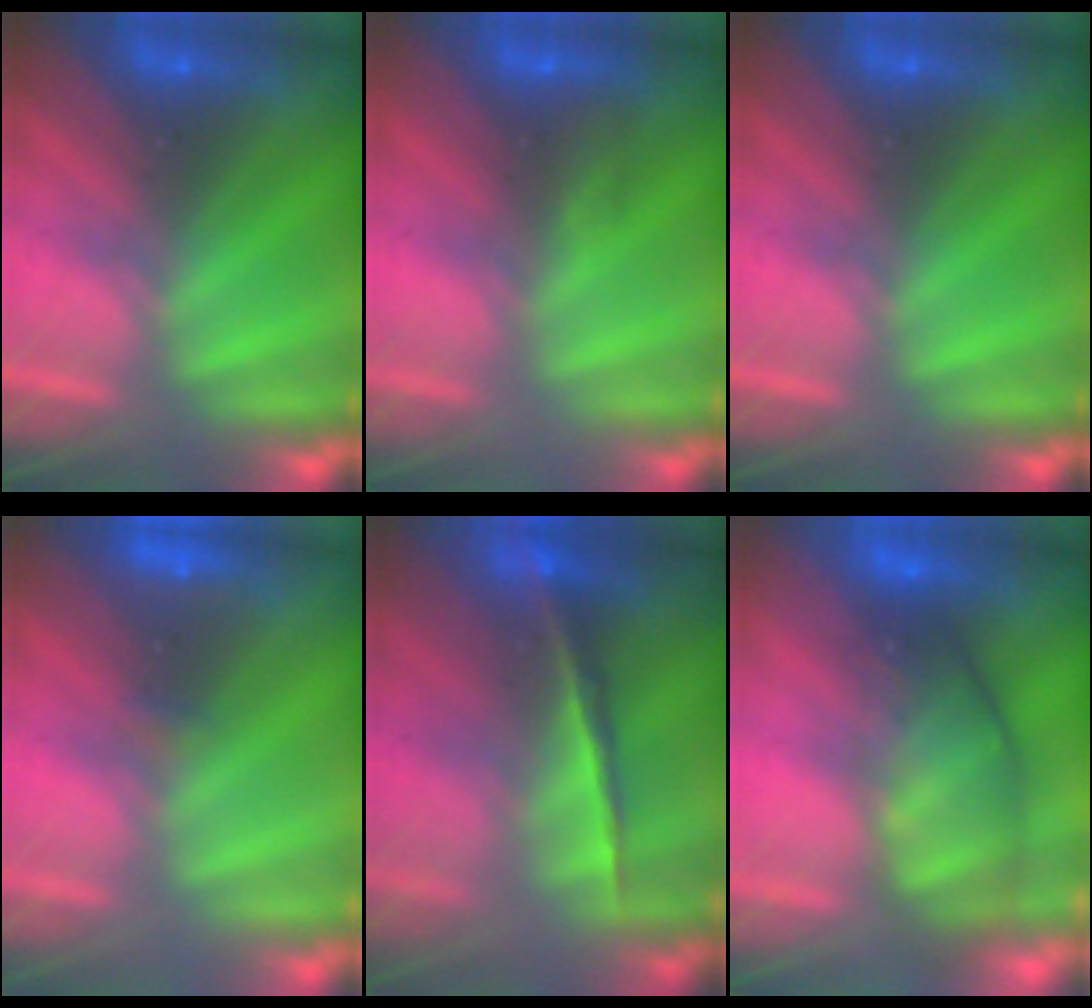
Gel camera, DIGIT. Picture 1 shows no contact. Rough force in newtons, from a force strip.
{"total": 2.9}
{"total": 0.0}
{"total": 1.7}
{"total": 2.0}
{"total": 6.9}